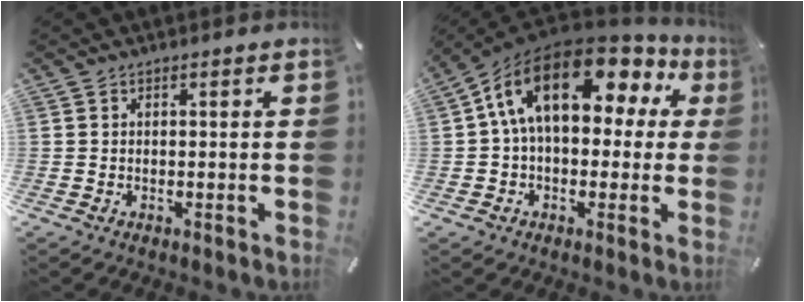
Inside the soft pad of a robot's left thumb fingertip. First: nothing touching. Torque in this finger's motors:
{"motor_torque": [1.95, 2.59, 2.77, 0.00, 0.50]}